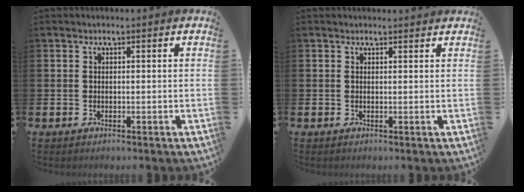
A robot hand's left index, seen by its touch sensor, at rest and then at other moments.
{"total": 0.6, "force": [0.6, 0.0, 0.1], "torque": [0.005, -0.003, 0.009]}